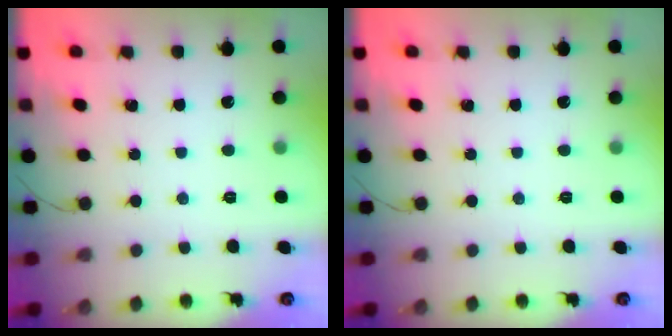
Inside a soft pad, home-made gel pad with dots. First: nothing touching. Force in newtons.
{"total": 0.0}